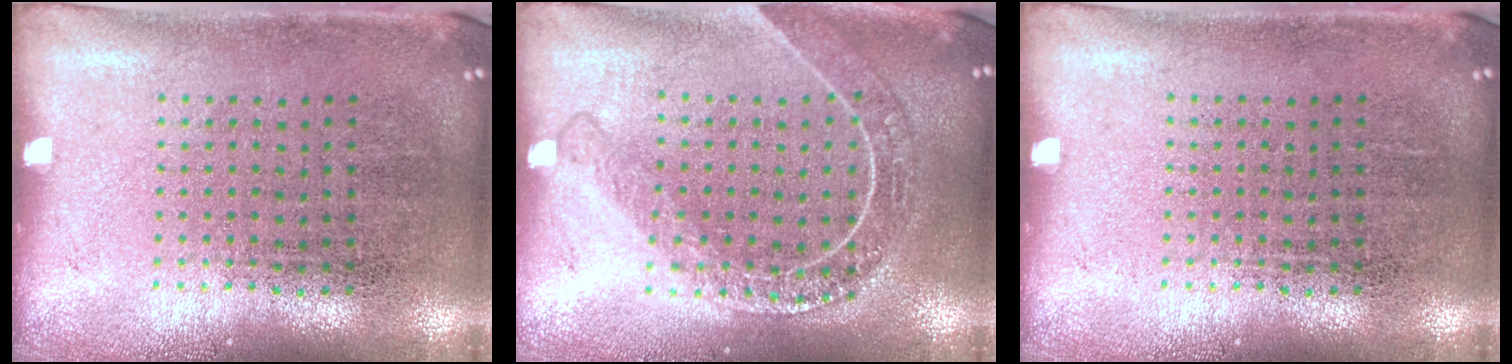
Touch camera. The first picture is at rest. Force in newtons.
{"total": 1.8, "press": 1.6, "slide": 0.8}
{"total": 0.0}